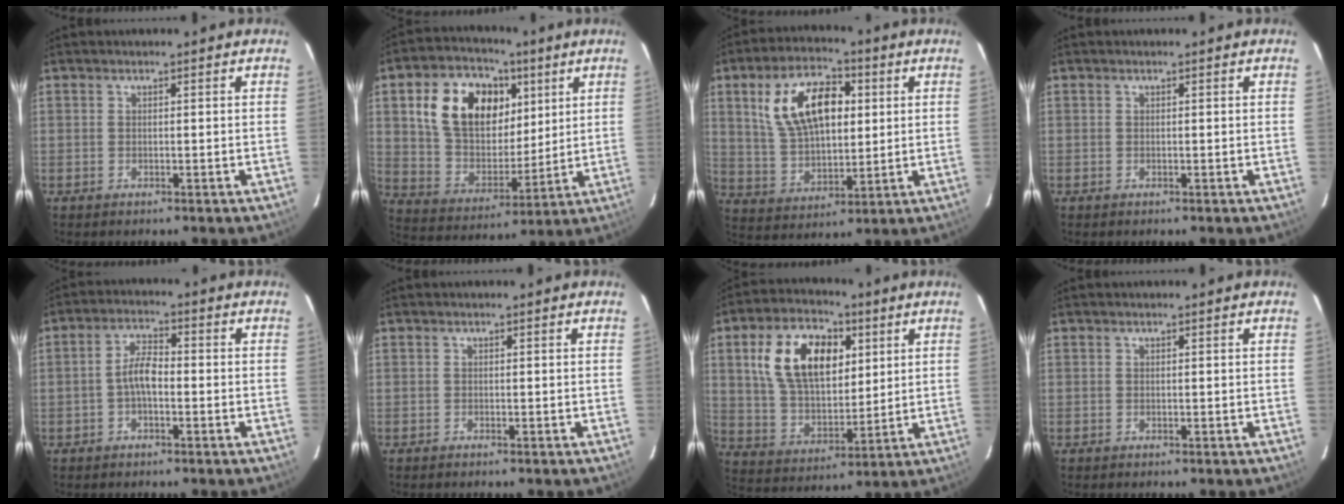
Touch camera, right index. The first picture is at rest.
{"total": 18.6, "force": [7.0, 12.4, 11.9], "torque": [-0.241, 0.036, 0.136]}
{"total": 15.5, "force": [4.5, 8.4, 12.2], "torque": [-0.229, 0.021, 0.092]}
{"total": 0.0}
{"total": 4.5, "force": [-1.2, 1.8, 3.9], "torque": [-0.078, 0.013, -0.024]}
{"total": 0.0}
{"total": 16.8, "force": [5.5, 10.2, 12.2], "torque": [-0.237, 0.025, 0.109]}
{"total": 0.0}